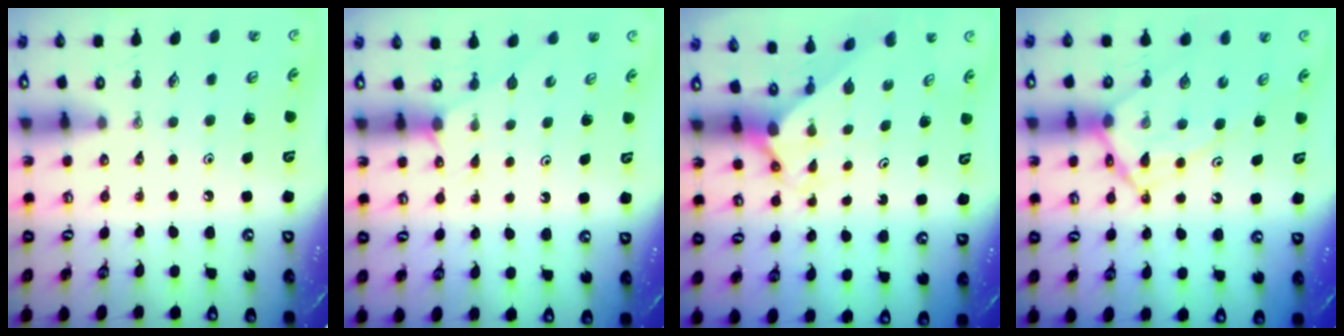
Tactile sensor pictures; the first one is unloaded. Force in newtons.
{"total": 2.5, "press": 2.5, "slide": 0.4}
{"total": 1.7, "press": 1.7, "slide": 0.1}
{"total": 11.9, "press": 11.8, "slide": 1.2}